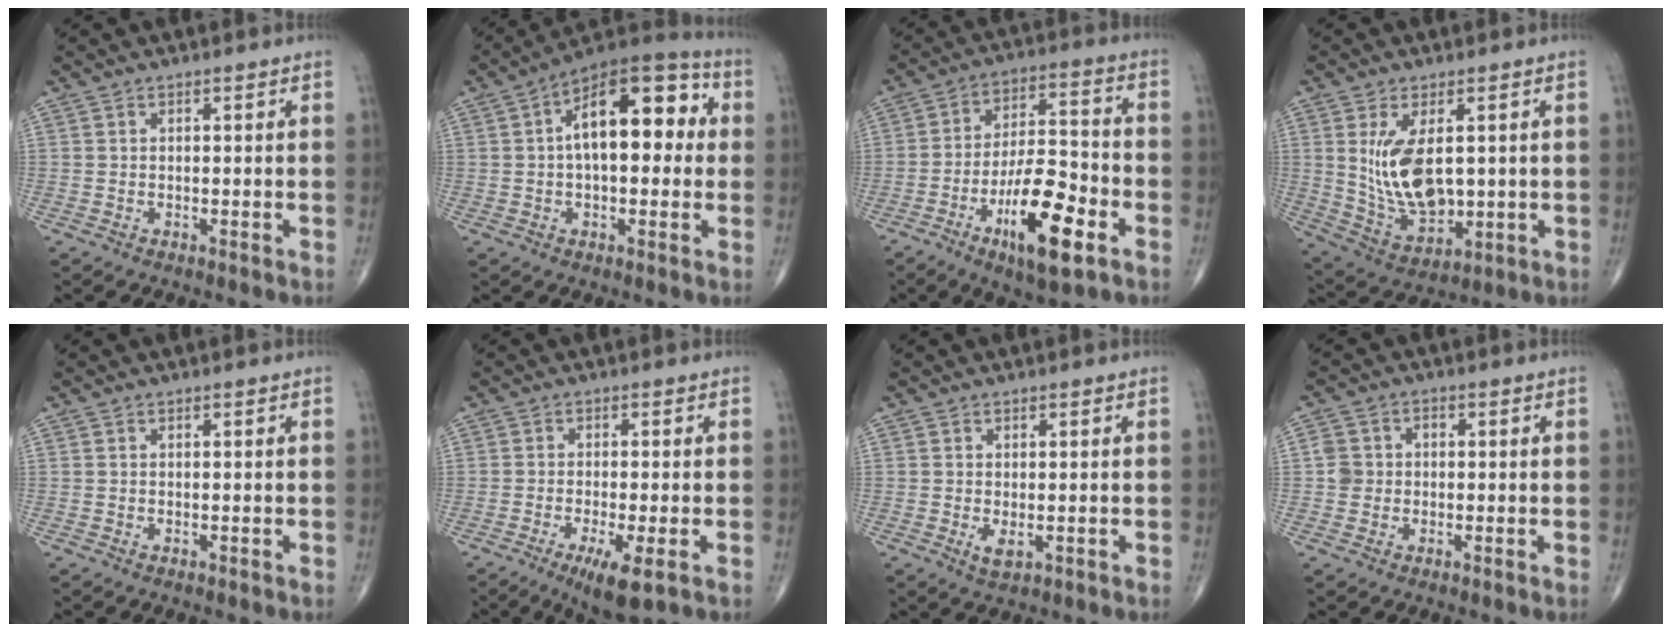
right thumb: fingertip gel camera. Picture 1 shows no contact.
{"total": 17.3, "force": [2.7, 8.7, 14.8], "torque": [-0.197, 0.039, 0.029]}
{"total": 16.3, "force": [-7.1, 5.4, 13.6], "torque": [-0.221, 0.032, -0.114]}
{"total": 12.3, "force": [1.7, 6.6, 10.3], "torque": [-0.177, -0.019, 0.050]}
{"total": 0.0}
{"total": 6.9, "force": [-3.1, 1.4, 6.0], "torque": [-0.106, -0.016, -0.049]}
{"total": 2.2, "force": [-0.4, 1.0, 1.9], "torque": [-0.032, -0.006, 0.000]}
{"total": 3.7, "force": [-0.3, 3.5, 1.2], "torque": [-0.006, 0.011, -0.011]}